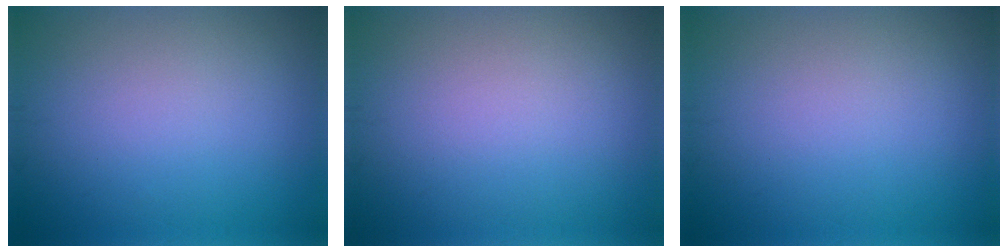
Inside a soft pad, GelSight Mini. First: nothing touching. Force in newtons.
{"total": 0.0}
{"total": 0.0}